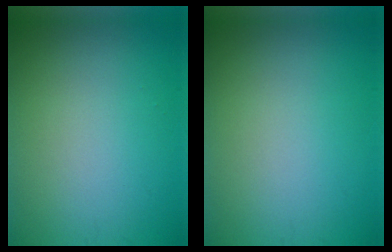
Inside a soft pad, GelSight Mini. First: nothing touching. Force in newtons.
{"total": 0.0}